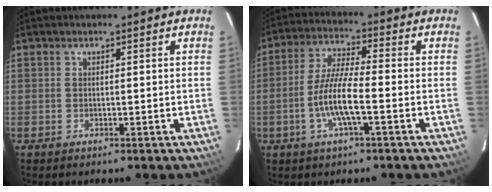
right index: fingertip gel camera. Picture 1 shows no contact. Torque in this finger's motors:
{"motor_torque": [1.52, -0.45, 0.81, 0.19]}